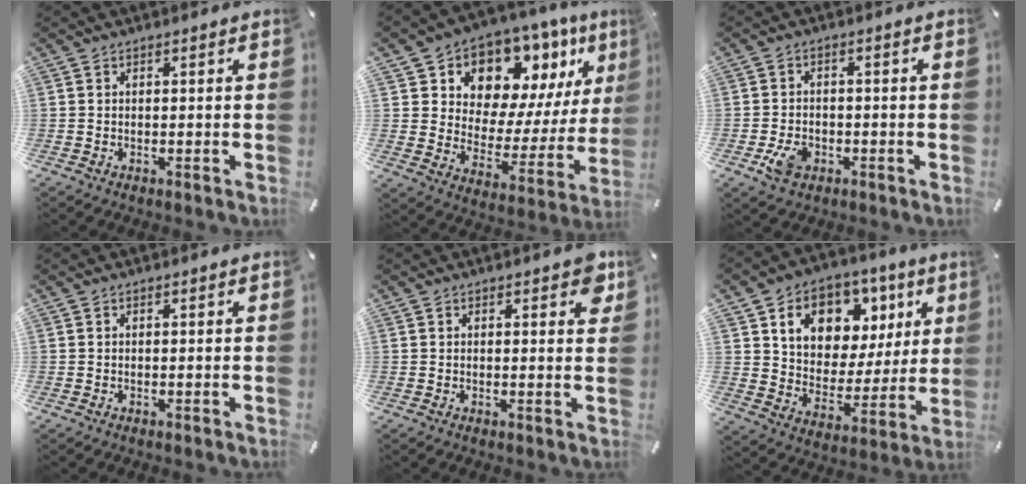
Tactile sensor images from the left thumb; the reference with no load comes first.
{"total": 11.3, "force": [8.7, 7.1, 1.8], "torque": [-0.026, -0.105, 0.155]}
{"total": 5.4, "force": [-2.2, 3.9, 3.1], "torque": [-0.067, 0.007, -0.040]}
{"total": 0.0}
{"total": 3.7, "force": [2.0, 1.8, 2.6], "torque": [-0.025, -0.004, 0.028]}
{"total": 13.1, "force": [6.4, 10.0, 5.6], "torque": [-0.085, -0.042, 0.117]}